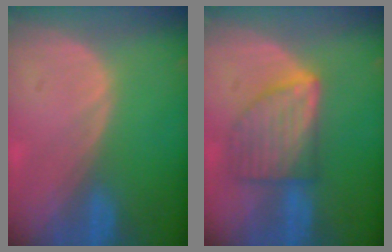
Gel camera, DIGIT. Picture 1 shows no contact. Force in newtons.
{"total": 7.1, "press": 7.1, "slide": 0.1}